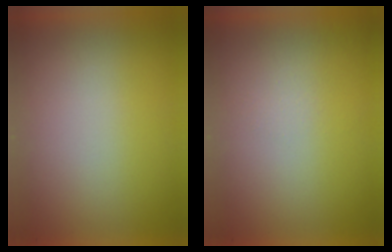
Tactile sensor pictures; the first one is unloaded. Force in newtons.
{"total": 1.2}